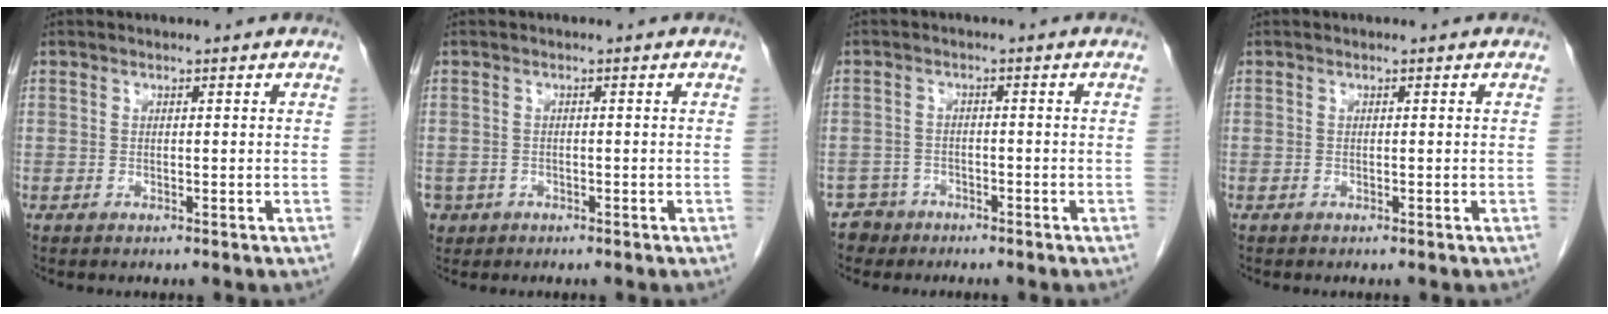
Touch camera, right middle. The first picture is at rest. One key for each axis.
{"total": 2.6, "fx": -1.4, "fy": 2.2, "fz": 0.2, "tx": -0.004, "ty": 0.005, "tz": -0.023}
{"total": 3.3, "fx": -2.4, "fy": 2.1, "fz": -0.8, "tx": 0.012, "ty": 0.008, "tz": -0.046}
{"total": 0.0}